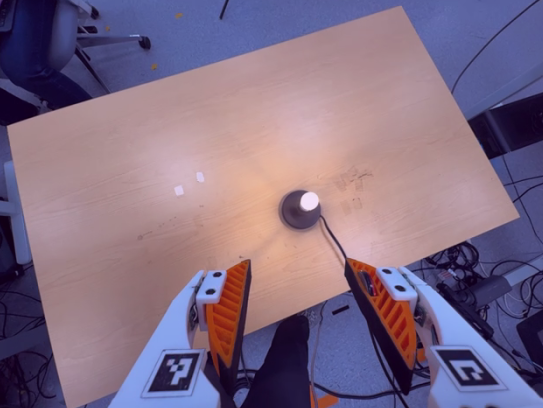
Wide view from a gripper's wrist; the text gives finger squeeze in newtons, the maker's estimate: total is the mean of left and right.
{"total": 0.0}